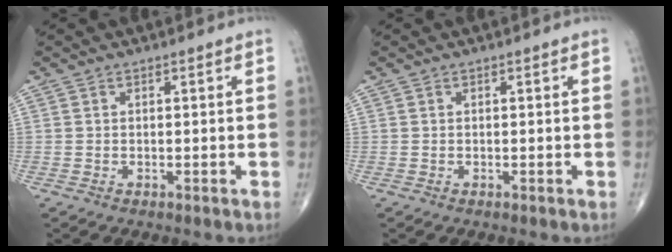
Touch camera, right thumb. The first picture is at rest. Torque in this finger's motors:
{"motor_torque": [-0.17, 0.15, -0.02, 0.05, 0.00]}